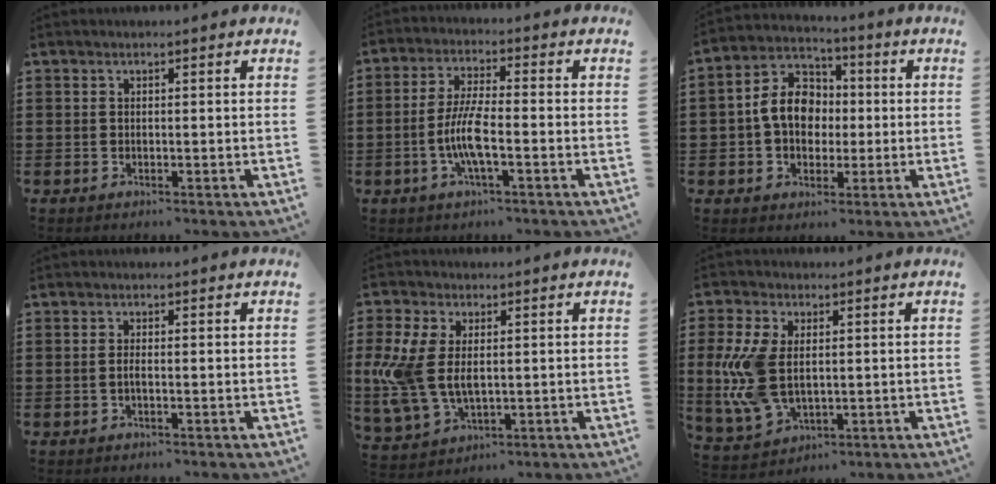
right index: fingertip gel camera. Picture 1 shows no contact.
{"total": 6.4, "force": [-2.0, 1.4, 6.0], "torque": [-0.135, -0.010, -0.045]}
{"total": 8.9, "force": [-0.3, 6.9, 5.6], "torque": [-0.131, 0.015, -0.012]}
{"total": 0.9, "force": [-0.5, 0.0, 0.8], "torque": [-0.015, -0.002, -0.008]}
{"total": 8.5, "force": [0.5, 5.4, 6.5], "torque": [-0.176, -0.001, 0.004]}
{"total": 9.8, "force": [0.5, 6.1, 7.6], "torque": [-0.192, 0.000, 0.008]}